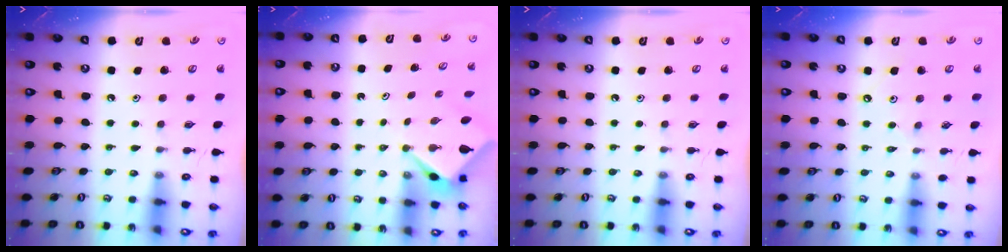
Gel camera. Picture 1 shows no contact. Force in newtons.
{"total": 2.6, "press": 2.6, "slide": 0.1}
{"total": 0.0}
{"total": 5.2, "press": 5.1, "slide": 0.9}